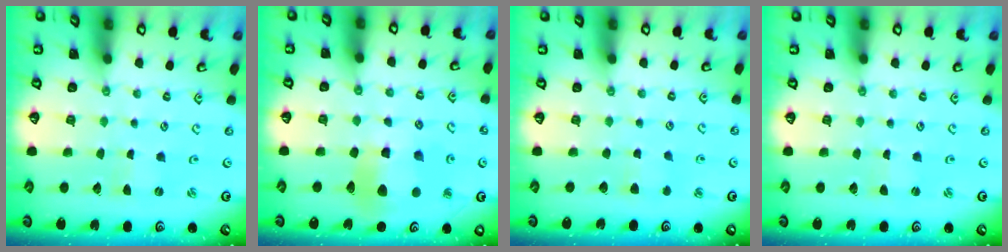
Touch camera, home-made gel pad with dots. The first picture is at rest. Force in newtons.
{"total": 11.8, "press": 11.7, "slide": 1.7}
{"total": 3.5, "press": 3.5, "slide": 0.5}
{"total": 0.0}